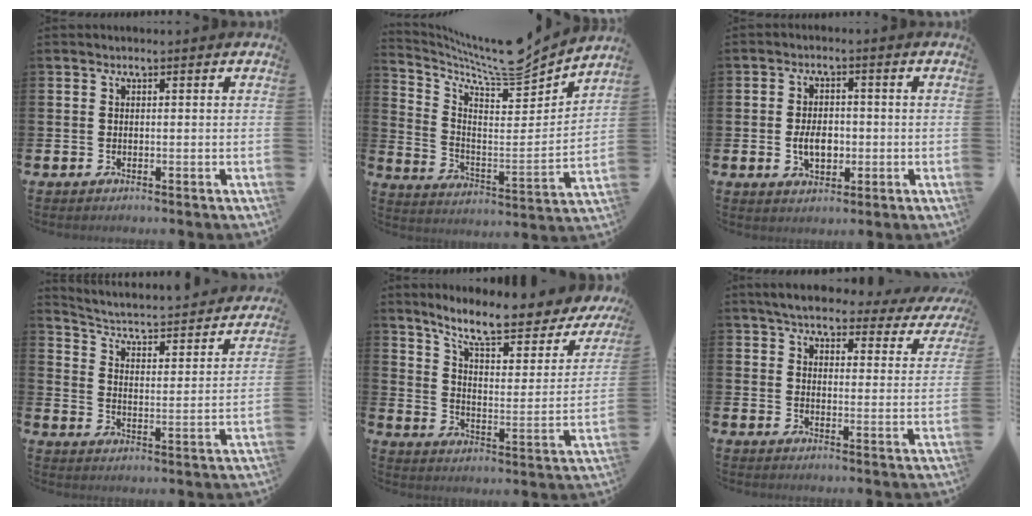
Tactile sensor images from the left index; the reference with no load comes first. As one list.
[{"total": 8.7, "force": [7.7, 1.9, 3.4], "torque": [-0.091, -0.066, 0.127]}, {"total": 4.3, "force": [-0.6, 2.8, 3.1], "torque": [-0.046, 0.000, -0.016]}, {"total": 3.8, "force": [3.1, 1.2, 1.8], "torque": [-0.059, -0.035, 0.038]}, {"total": 9.6, "force": [8.0, 2.1, 4.9], "torque": [-0.117, -0.056, 0.130]}, {"total": 4.9, "force": [4.5, 1.1, 1.7], "torque": [-0.048, -0.025, 0.072]}]